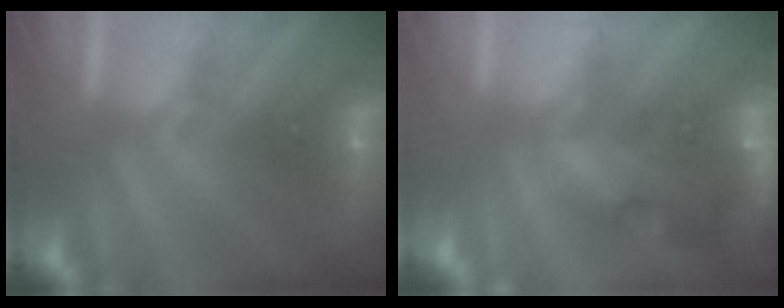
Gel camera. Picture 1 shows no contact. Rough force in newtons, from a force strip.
{"total": 7.4}